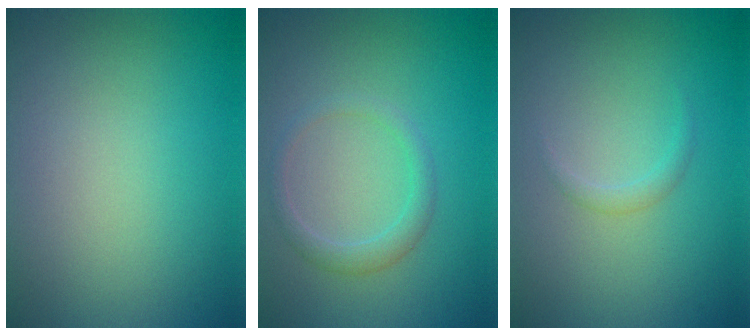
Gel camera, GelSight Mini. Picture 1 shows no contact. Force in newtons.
{"total": 1.8, "press": 1.8, "slide": 0.1}
{"total": 0.9, "press": 0.9, "slide": 0.0}